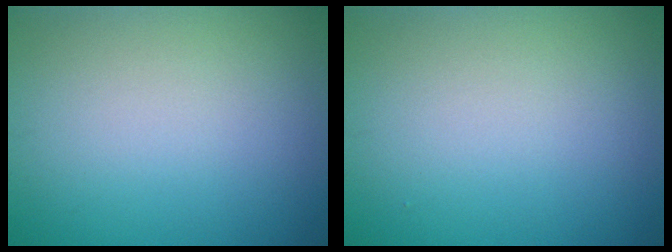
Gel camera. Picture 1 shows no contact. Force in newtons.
{"total": 0.0}